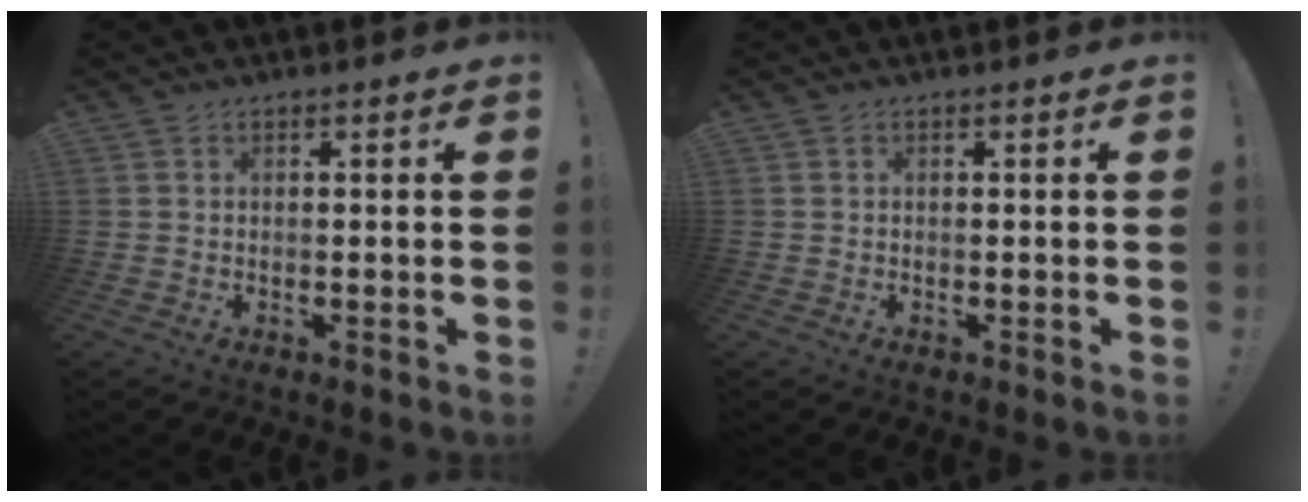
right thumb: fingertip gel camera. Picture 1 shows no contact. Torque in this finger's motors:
{"motor_torque": [0.00, 0.00, 0.00, 0.00, 0.00]}